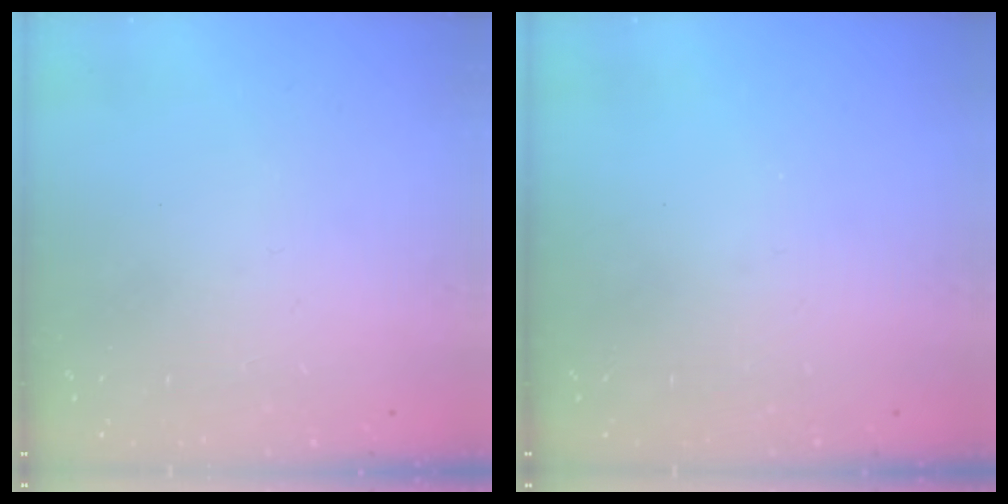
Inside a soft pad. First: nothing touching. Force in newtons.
{"total": 0.0}